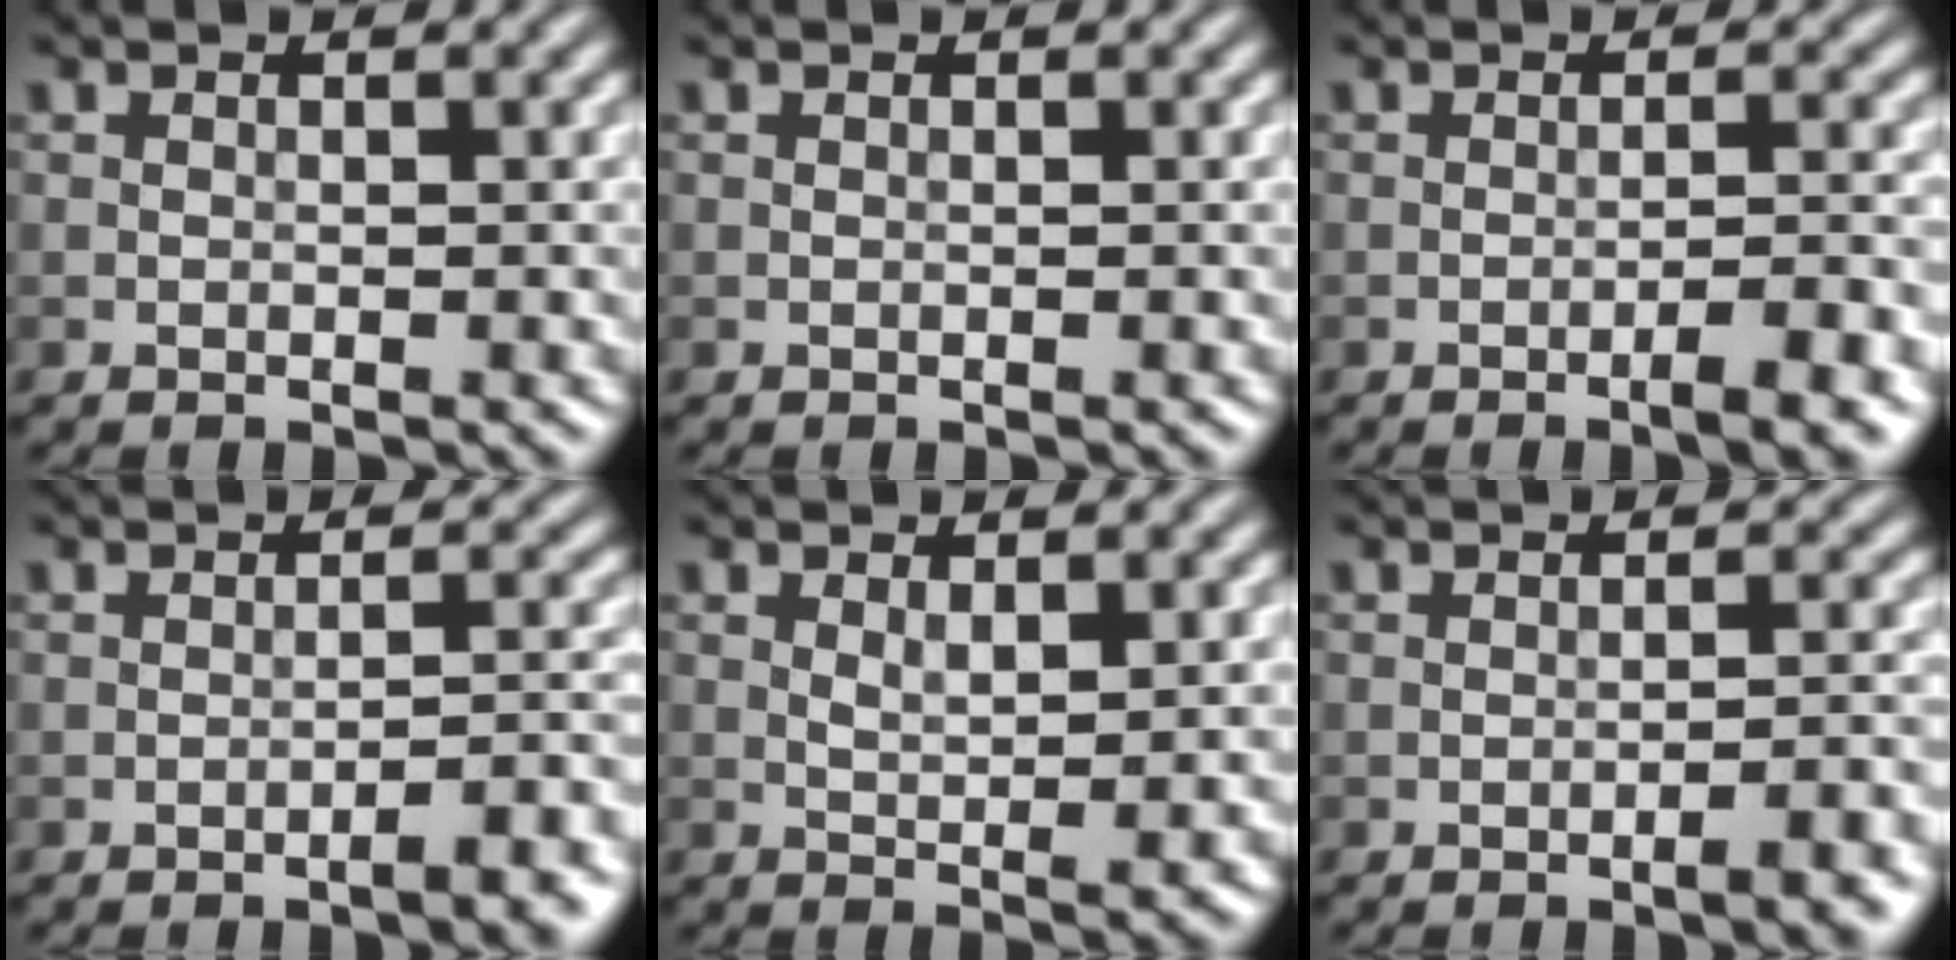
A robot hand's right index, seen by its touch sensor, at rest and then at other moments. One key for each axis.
{"total": 0.0}
{"total": 3.8, "fx": -1.9, "fy": 0.7, "fz": 3.2, "tx": -0.044, "ty": 0.008, "tz": -0.034}
{"total": 3.3, "fx": -1.9, "fy": 0.6, "fz": 2.5, "tx": -0.032, "ty": 0.012, "tz": -0.034}
{"total": 2.0, "fx": 0.6, "fy": 0.5, "fz": 1.8, "tx": -0.035, "ty": -0.005, "tz": 0.015}
{"total": 3.0, "fx": -1.6, "fy": 0.5, "fz": 2.5, "tx": -0.032, "ty": 0.010, "tz": -0.030}